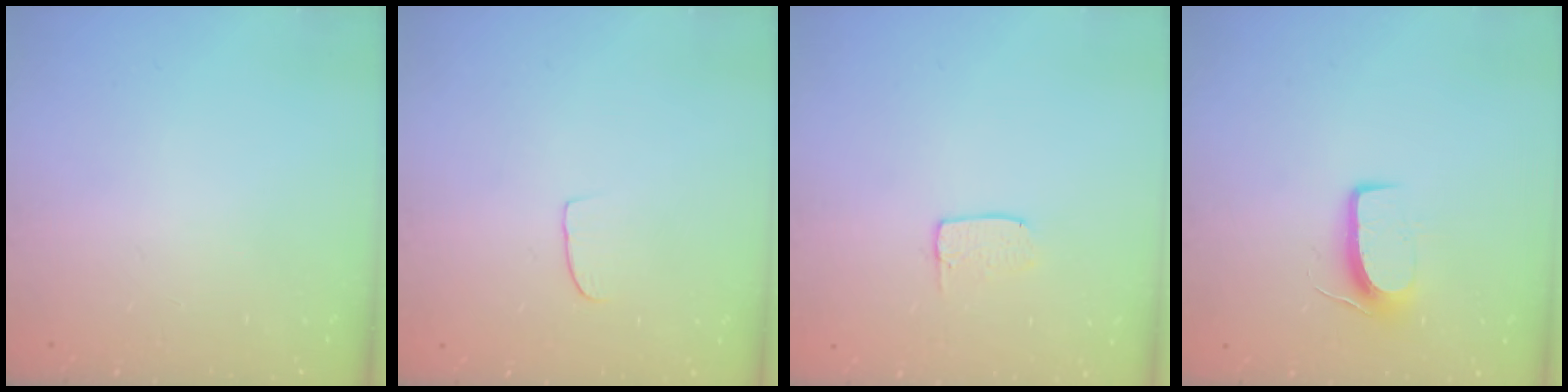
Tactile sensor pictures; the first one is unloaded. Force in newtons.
{"total": 3.7, "press": 3.7, "slide": 0.3}
{"total": 3.8, "press": 3.8, "slide": 0.2}
{"total": 7.6, "press": 7.6, "slide": 0.5}